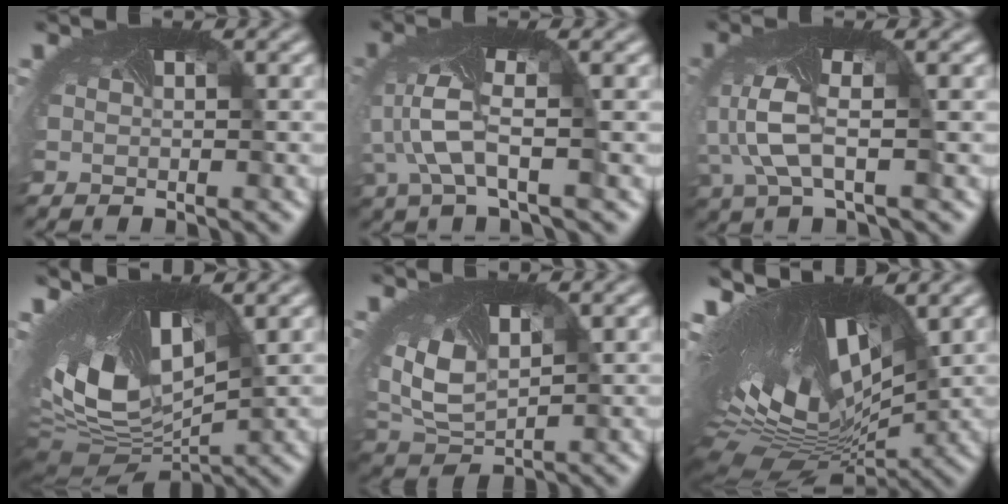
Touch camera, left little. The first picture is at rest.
{"total": 4.1, "force": [-1.4, 1.2, 3.7], "torque": [-0.122, -0.012, -0.025]}
{"total": 4.3, "force": [-1.0, 1.8, 3.8], "torque": [-0.130, -0.012, -0.013]}
{"total": 16.1, "force": [1.7, 8.3, 13.8], "torque": [-0.275, 0.003, 0.062]}
{"total": 5.7, "force": [1.4, 3.7, 4.1], "torque": [-0.109, -0.017, 0.038]}
{"total": 18.2, "force": [1.9, 8.7, 15.9], "torque": [-0.290, 0.000, 0.049]}